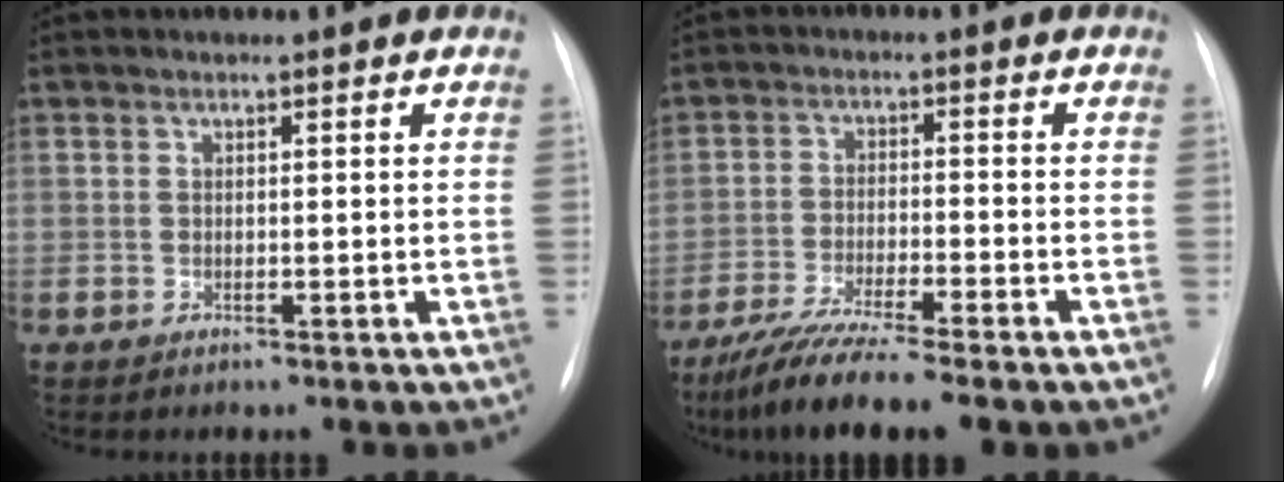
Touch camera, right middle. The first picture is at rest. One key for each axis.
{"total": 9.3, "fx": -7.4, "fy": -0.2, "fz": 5.7, "tx": -0.099, "ty": -0.030, "tz": -0.127}